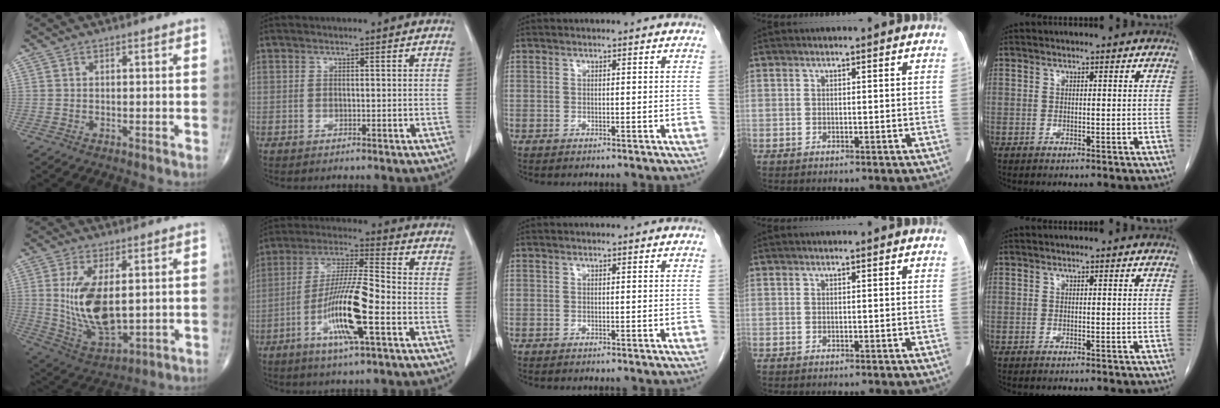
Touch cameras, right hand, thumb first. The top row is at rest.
{"thumb": {"total": 13.9, "force": [1.7, 6.7, 12.1], "torque": [-0.224, -0.023, 0.052]}, "index": {"total": 13.3, "force": [-4.6, 1.1, 12.5], "torque": [-0.241, -0.008, -0.086]}}